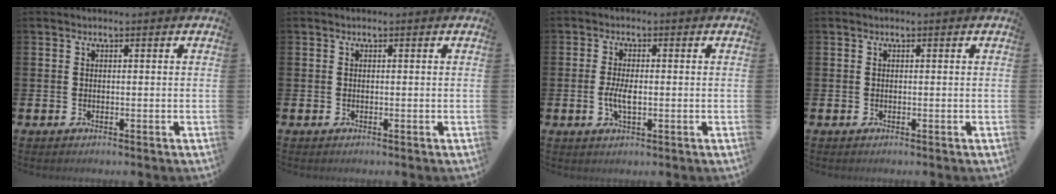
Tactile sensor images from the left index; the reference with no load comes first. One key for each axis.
{"total": 0.0}
{"total": 3.5, "fx": -0.5, "fy": 1.4, "fz": 3.1, "tx": -0.062, "ty": -0.001, "tz": -0.012}
{"total": 0.0}